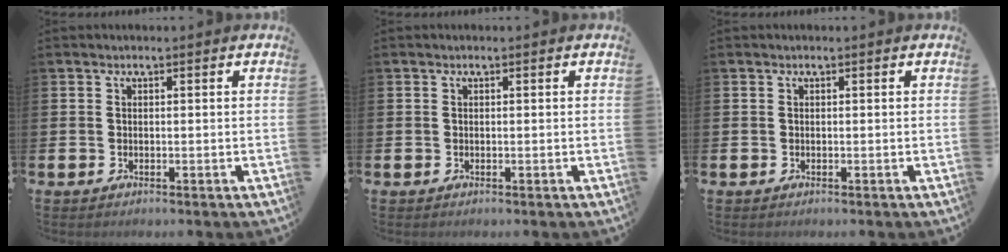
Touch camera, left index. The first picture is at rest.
{"total": 0.0}
{"total": 0.0}